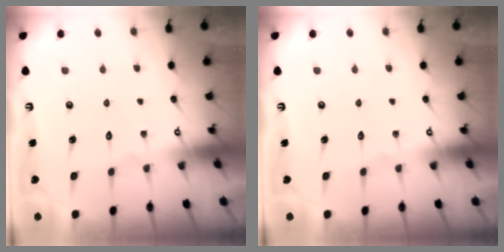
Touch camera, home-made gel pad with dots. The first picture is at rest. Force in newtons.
{"total": 0.0}